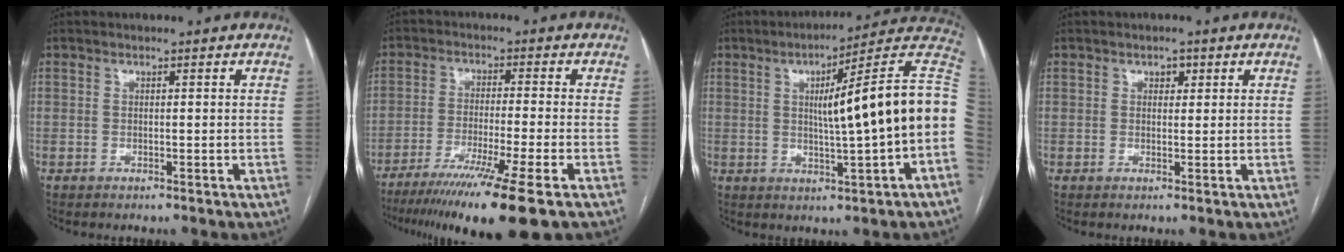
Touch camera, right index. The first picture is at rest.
{"total": 14.8, "force": [-10.3, -1.4, 10.6], "torque": [-0.162, -0.047, -0.166]}
{"total": 17.1, "force": [0.8, -0.4, 17.1], "torque": [-0.212, 0.032, 0.005]}
{"total": 1.5, "force": [0.7, 1.0, 0.9], "torque": [-0.012, 0.003, 0.010]}